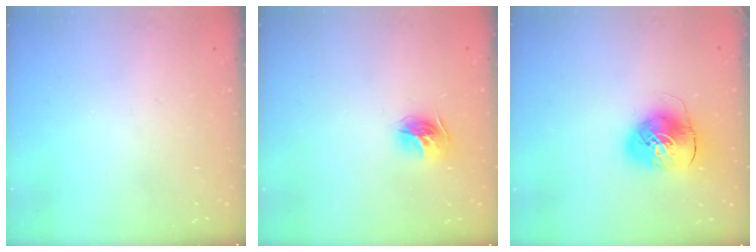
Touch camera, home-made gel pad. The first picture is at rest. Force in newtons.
{"total": 10.3, "press": 10.3, "slide": 0.6}
{"total": 10.4, "press": 10.2, "slide": 1.8}